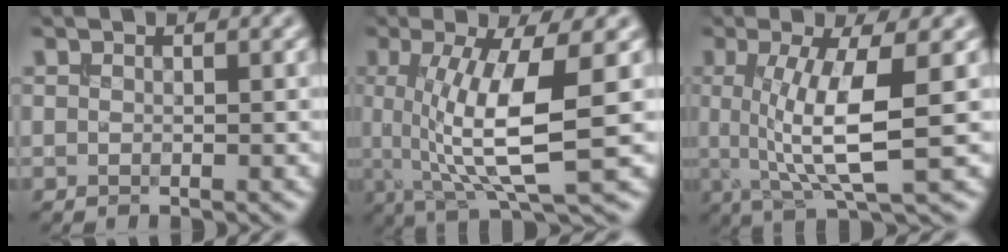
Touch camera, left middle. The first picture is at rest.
{"total": 8.8, "force": [0.4, 2.3, 8.5], "torque": [-0.138, -0.009, 0.013]}
{"total": 7.1, "force": [0.4, 1.6, 6.9], "torque": [-0.118, -0.005, 0.009]}